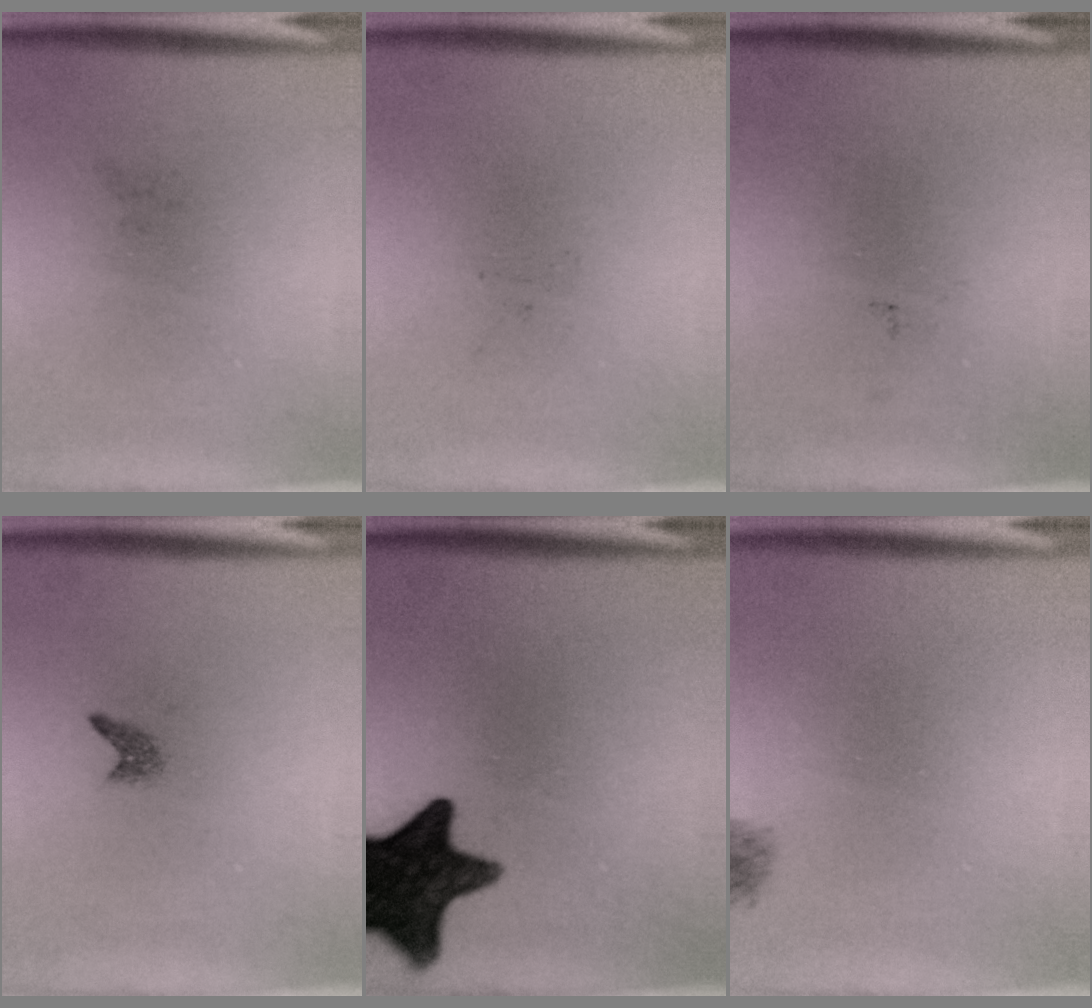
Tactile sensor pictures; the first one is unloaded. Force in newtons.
{"total": 0.0}
{"total": 0.0}
{"total": 0.9}
{"total": 15.5}
{"total": 1.1}